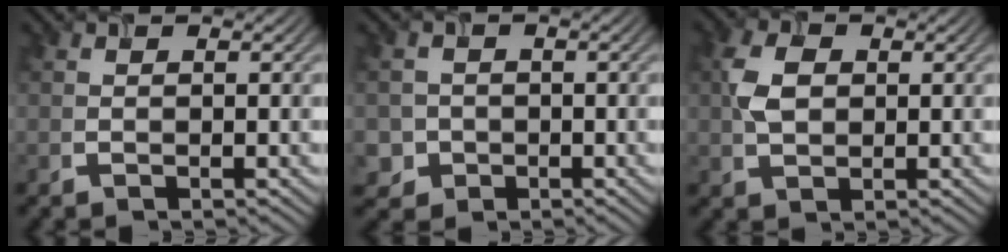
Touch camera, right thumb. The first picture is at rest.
{"total": 2.9, "force": [-1.0, 2.6, 0.2], "torque": [0.001, -0.006, -0.028]}
{"total": 4.3, "force": [0.8, 3.0, 3.0], "torque": [-0.071, 0.005, 0.010]}